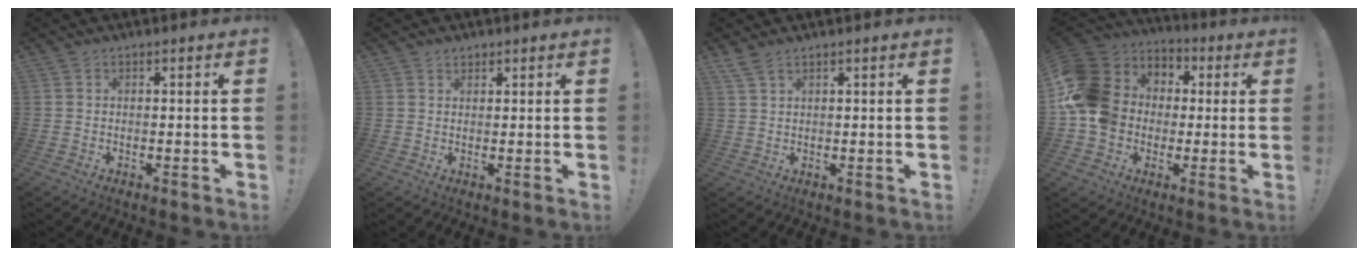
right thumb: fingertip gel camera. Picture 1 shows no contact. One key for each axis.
{"total": 1.5, "fx": 1.2, "fy": 0.8, "fz": 0.4, "tx": 0.002, "ty": -0.008, "tz": 0.022}
{"total": 3.1, "fx": 2.2, "fy": 0.8, "fz": 2.0, "tx": -0.049, "ty": -0.004, "tz": 0.043}
{"total": 16.7, "fx": -0.1, "fy": 14.8, "fz": 7.8, "tx": -0.136, "ty": 0.013, "tz": 0.017}